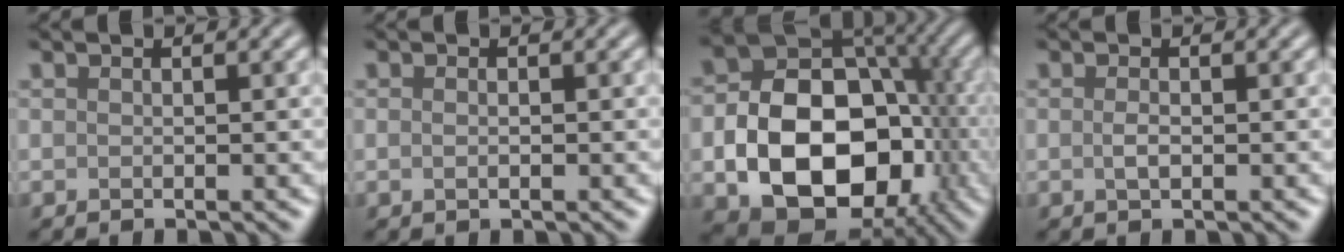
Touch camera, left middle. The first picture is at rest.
{"total": 0.8, "force": [-0.1, 0.4, 0.7], "torque": [-0.012, -0.007, 0.000]}
{"total": 14.1, "force": [-3.6, 9.8, 9.5], "torque": [-0.142, -0.017, -0.068]}
{"total": 1.0, "force": [-0.2, 0.4, 1.0], "torque": [-0.024, -0.002, -0.003]}